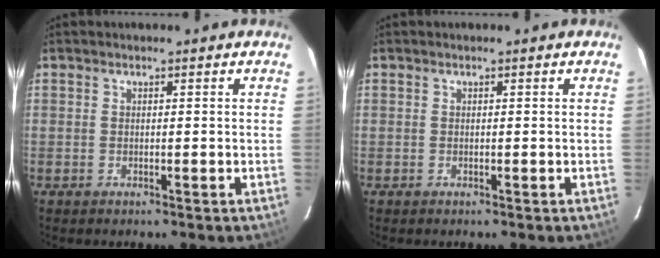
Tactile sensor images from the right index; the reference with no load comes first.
{"total": 0.0}